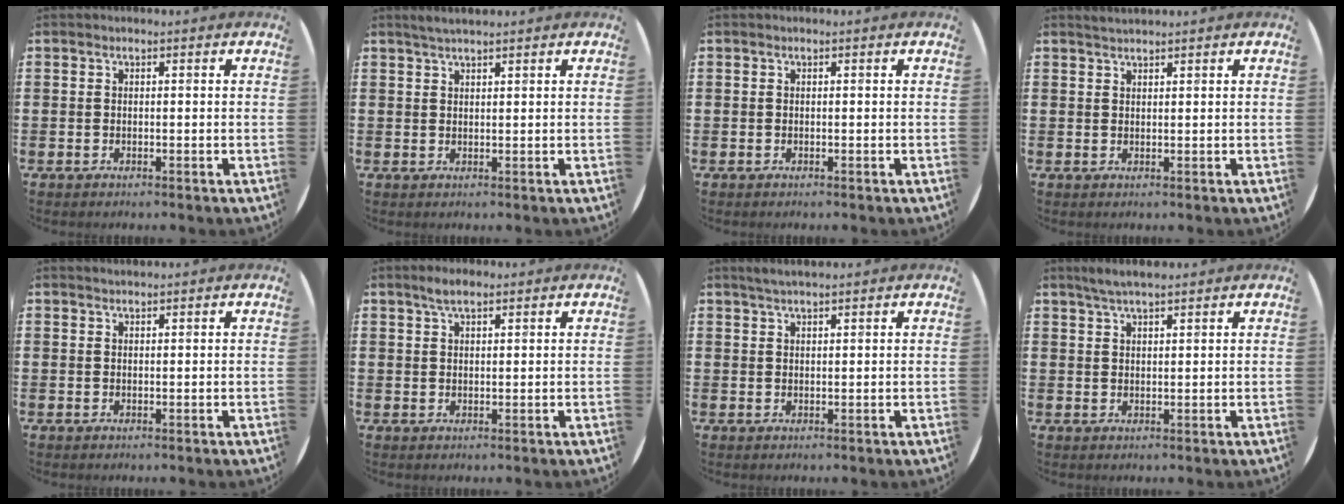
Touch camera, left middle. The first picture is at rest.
{"total": 1.8, "force": [1.6, 0.1, 0.8], "torque": [-0.017, 0.002, 0.029]}
{"total": 0.0}
{"total": 1.1, "force": [1.1, -0.1, 0.1], "torque": [-0.003, 0.000, 0.021]}
{"total": 0.5, "force": [0.5, 0.0, 0.0], "torque": [-0.001, 0.001, 0.010]}
{"total": 2.6, "force": [2.0, 0.9, 1.6], "torque": [-0.026, 0.003, 0.033]}
{"total": 1.9, "force": [1.7, 0.1, 0.9], "torque": [-0.019, 0.003, 0.030]}
{"total": 2.9, "force": [2.6, 0.3, 1.4], "torque": [-0.032, 0.004, 0.046]}